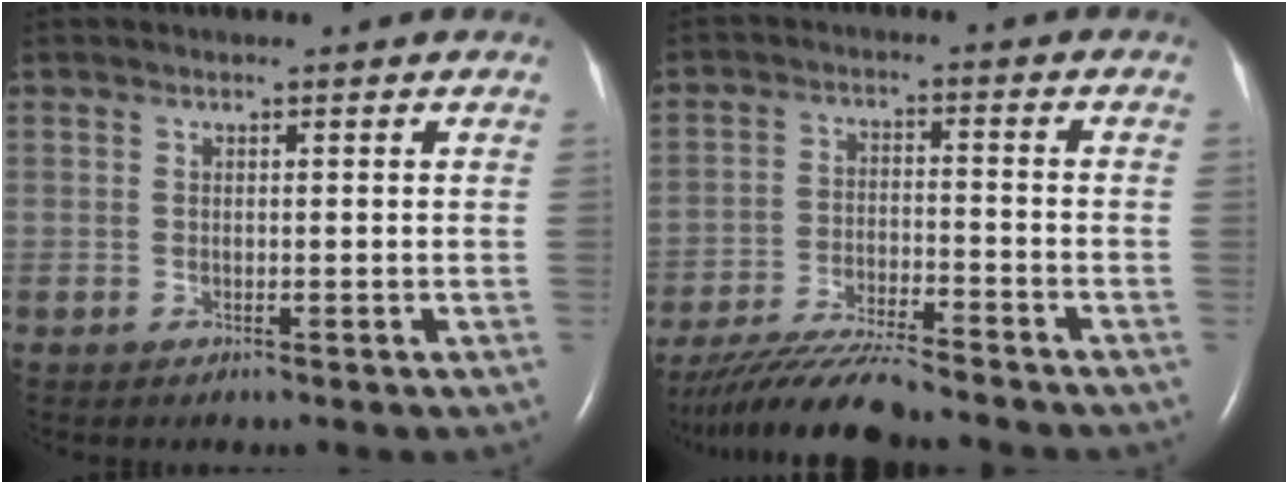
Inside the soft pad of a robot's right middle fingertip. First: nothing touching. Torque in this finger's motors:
{"motor_torque": [1.08, -1.06, 0.17, 0.04]}